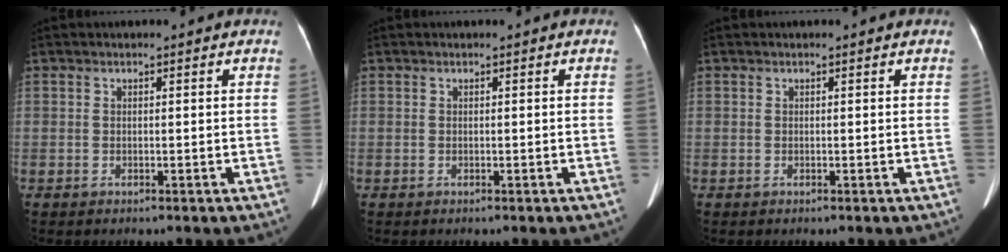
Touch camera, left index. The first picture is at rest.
{"total": 0.0}
{"total": 0.0}